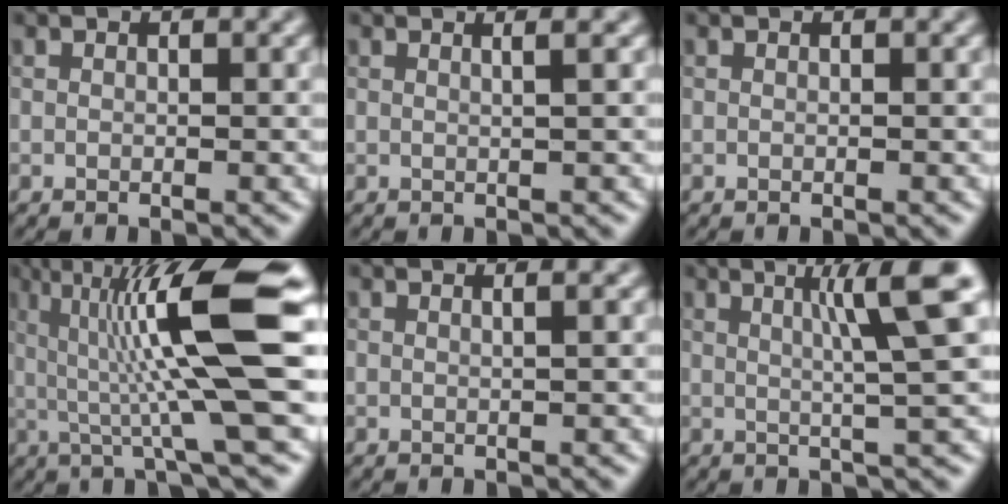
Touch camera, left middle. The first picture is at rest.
{"total": 1.8, "force": [0.7, 0.8, 1.5], "torque": [-0.020, 0.006, -0.006]}
{"total": 0.0}
{"total": 11.9, "force": [1.5, 1.6, 11.7], "torque": [-0.184, 0.017, 0.024]}
{"total": 1.5, "force": [0.5, 0.7, 1.2], "torque": [-0.014, 0.005, -0.008]}
{"total": 6.4, "force": [2.0, 0.8, 6.1], "torque": [-0.085, 0.015, 0.031]}